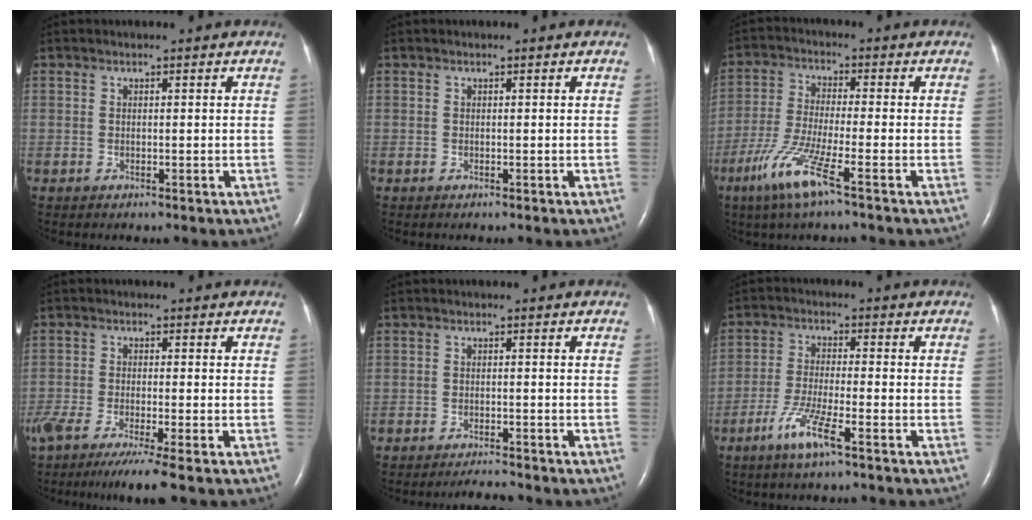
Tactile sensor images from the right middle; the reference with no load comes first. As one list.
[{"total": 0.0}, {"total": 8.6, "force": [-4.8, -0.2, 7.1], "torque": [-0.149, -0.022, -0.097]}, {"total": 10.1, "force": [-7.6, 0.2, 6.6], "torque": [-0.112, -0.029, -0.126]}, {"total": 2.3, "force": [-2.3, -0.3, 0.3], "torque": [-0.011, -0.012, -0.036]}, {"total": 6.4, "force": [-3.7, 0.2, 5.2], "torque": [-0.108, -0.010, -0.075]}]